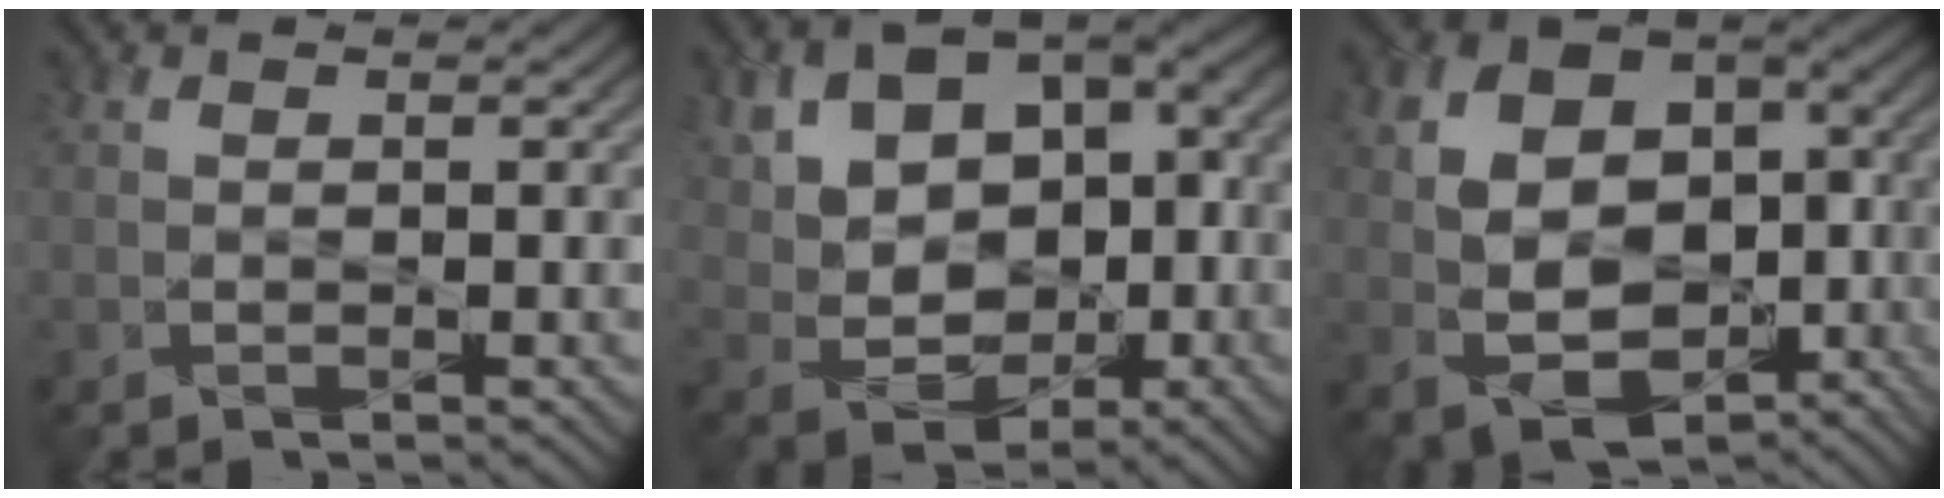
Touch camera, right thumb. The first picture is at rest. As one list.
[{"total": 11.6, "force": [1.3, 8.1, 8.2], "torque": [-0.155, -0.001, 0.024]}, {"total": 12.3, "force": [-0.9, 8.7, 8.6], "torque": [-0.158, -0.011, -0.016]}]